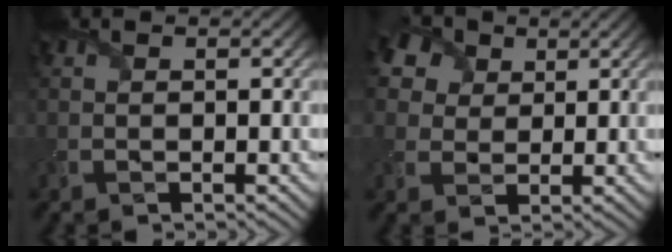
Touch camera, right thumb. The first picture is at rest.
{"total": 8.1, "force": [4.1, 5.7, 3.9], "torque": [-0.117, 0.027, 0.057]}